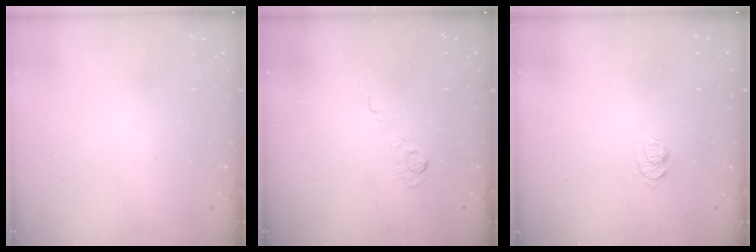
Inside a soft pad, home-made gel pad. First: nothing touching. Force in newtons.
{"total": 3.2, "press": 2.8, "slide": 1.6}
{"total": 7.2, "press": 7.1, "slide": 1.3}